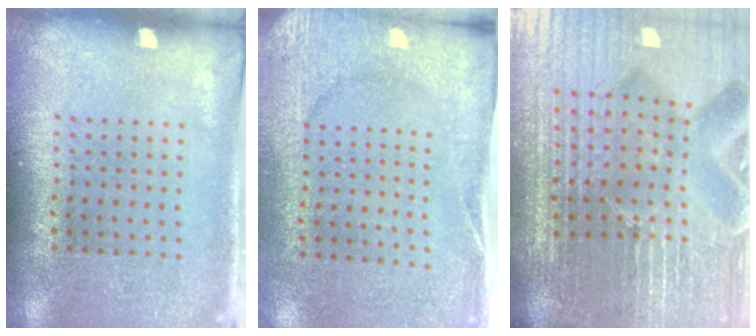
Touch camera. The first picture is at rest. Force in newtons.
{"total": 2.6, "press": 2.4, "slide": 1.0}
{"total": 7.2, "press": 6.2, "slide": 3.5}